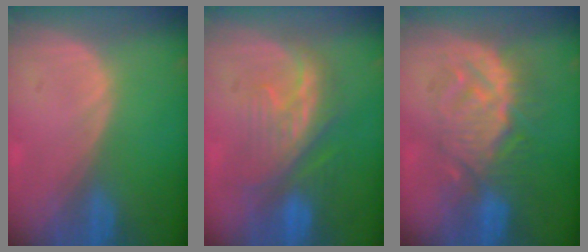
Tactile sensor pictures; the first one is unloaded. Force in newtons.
{"total": 8.5, "press": 8.2, "slide": 2.3}
{"total": 9.3, "press": 9.1, "slide": 1.9}